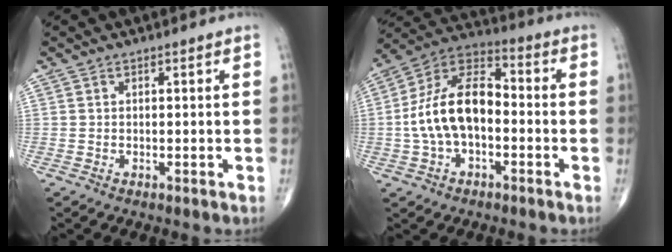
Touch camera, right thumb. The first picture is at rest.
{"total": 15.0, "force": [-1.7, 8.6, 12.2], "torque": [-0.224, 0.045, -0.039]}